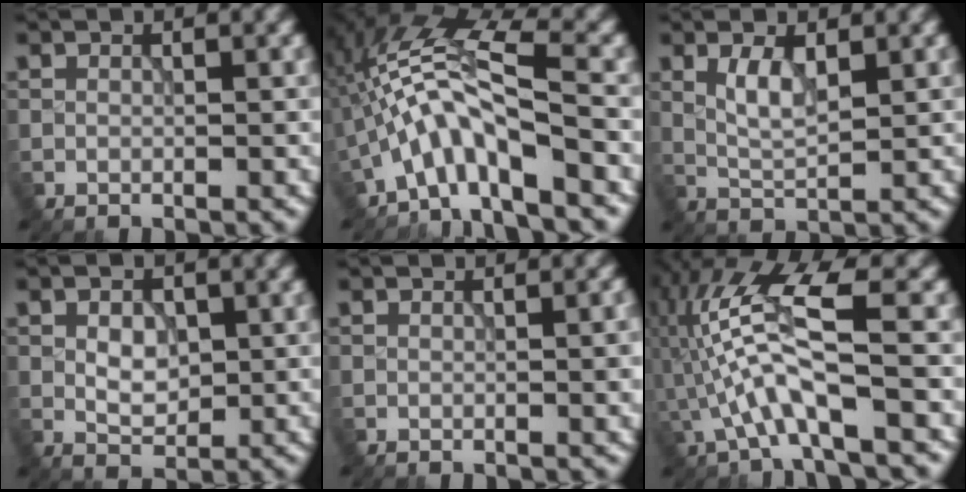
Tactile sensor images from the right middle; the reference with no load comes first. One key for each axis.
{"total": 6.1, "fx": -2.7, "fy": 1.4, "fz": 5.3, "tx": -0.097, "ty": 0.022, "tz": -0.059}
{"total": 2.7, "fx": 1.0, "fy": 0.9, "fz": 2.3, "tx": -0.049, "ty": 0.001, "tz": 0.022}
{"total": 2.7, "fx": 0.2, "fy": 1.8, "fz": 2.0, "tx": -0.033, "ty": 0.001, "tz": 0.003}
{"total": 1.8, "fx": 0.1, "fy": 0.4, "fz": 1.7, "tx": -0.018, "ty": 0.002, "tz": 0.000}
{"total": 7.3, "fx": -1.6, "fy": 1.8, "fz": 6.9, "tx": -0.154, "ty": 0.021, "tz": -0.034}